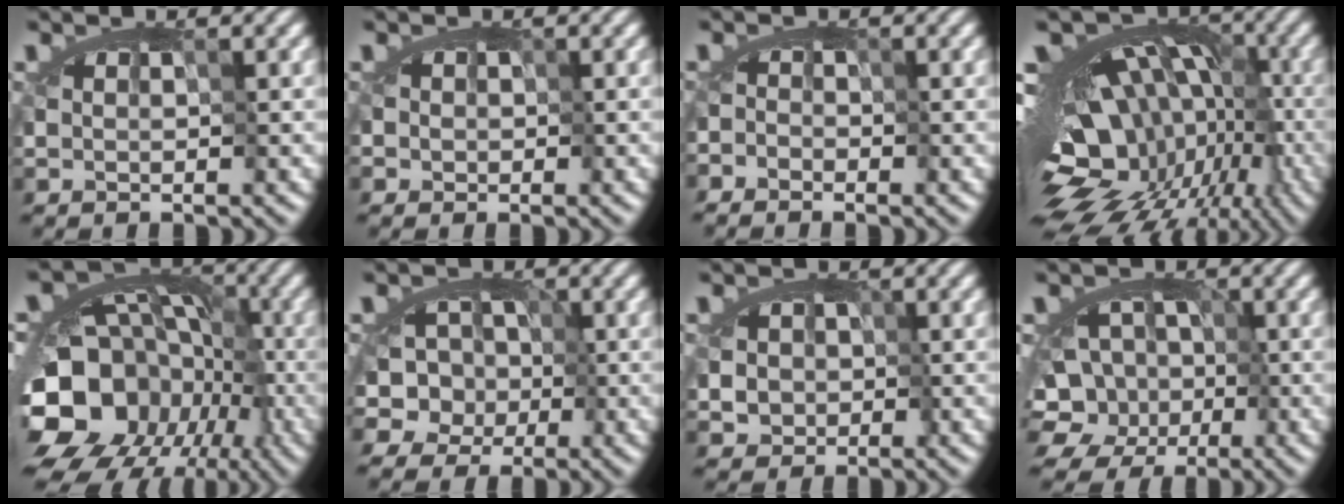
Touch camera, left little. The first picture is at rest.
{"total": 0.6, "force": [-0.1, 0.6, 0.0], "torque": [-0.013, -0.004, 0.012]}
{"total": 1.1, "force": [-1.0, -0.1, -0.4], "torque": [0.009, -0.003, -0.018]}
{"total": 15.2, "force": [-6.6, 9.4, 9.8], "torque": [-0.136, -0.002, -0.092]}
{"total": 17.5, "force": [-8.5, 14.2, 5.7], "torque": [-0.093, -0.020, -0.163]}
{"total": 6.8, "force": [-1.4, 6.1, 2.6], "torque": [-0.021, 0.025, -0.065]}
{"total": 1.8, "force": [-1.0, 1.5, 0.0], "torque": [-0.008, -0.008, -0.010]}
{"total": 9.2, "force": [-5.5, 7.0, 2.2], "torque": [0.001, -0.009, -0.107]}